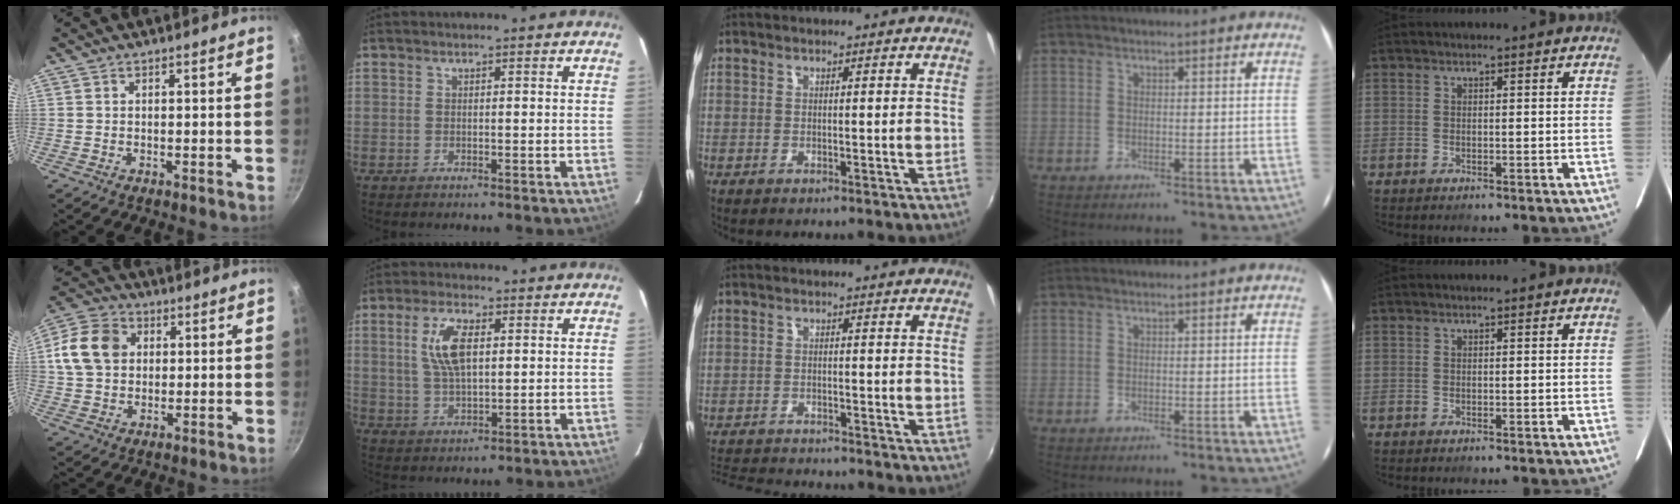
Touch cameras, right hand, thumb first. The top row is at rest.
{"thumb": {"total": 12.0, "force": [2.2, 9.6, 6.9], "torque": [-0.111, 0.013, 0.027]}, "index": {"total": 8.3, "force": [2.1, 3.5, 7.2], "torque": [-0.140, 0.007, 0.043]}, "middle": {"total": 8.4, "force": [-8.0, 1.4, 2.2], "torque": [-0.070, -0.010, -0.136]}}